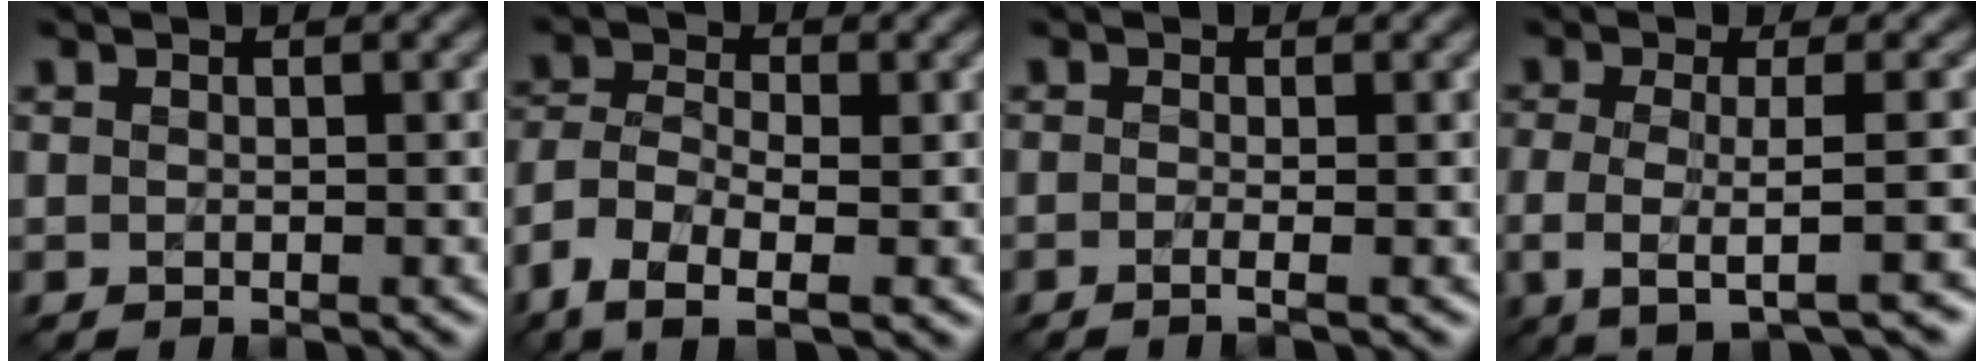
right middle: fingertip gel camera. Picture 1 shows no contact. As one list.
[{"total": 6.1, "force": [-3.4, 2.6, 4.3], "torque": [-0.094, -0.006, -0.072]}, {"total": 1.6, "force": [-0.4, 0.6, 1.4], "torque": [-0.015, -0.013, -0.020]}, {"total": 4.8, "force": [-1.2, 1.3, 4.5], "torque": [-0.074, -0.015, -0.025]}]